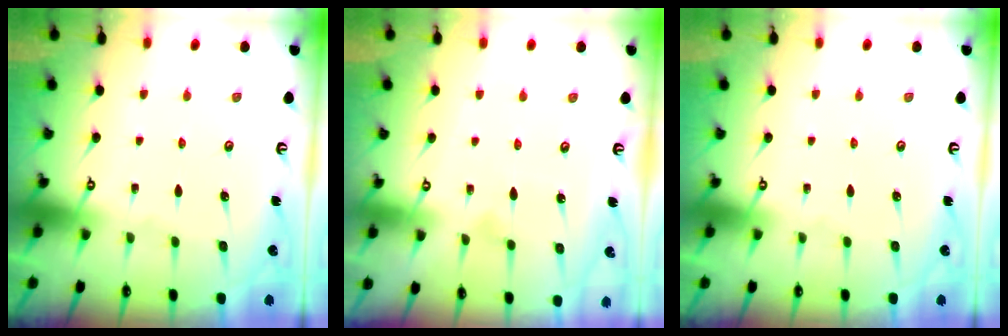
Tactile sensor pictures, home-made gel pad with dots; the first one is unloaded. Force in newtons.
{"total": 5.9, "press": 5.9, "slide": 0.4}
{"total": 0.0}